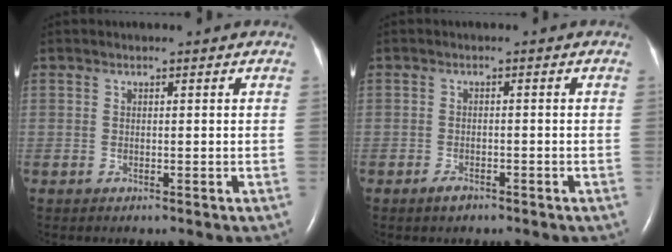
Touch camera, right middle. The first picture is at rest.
{"total": 1.6, "force": [-1.2, 0.7, 0.8], "torque": [-0.020, -0.001, -0.018]}